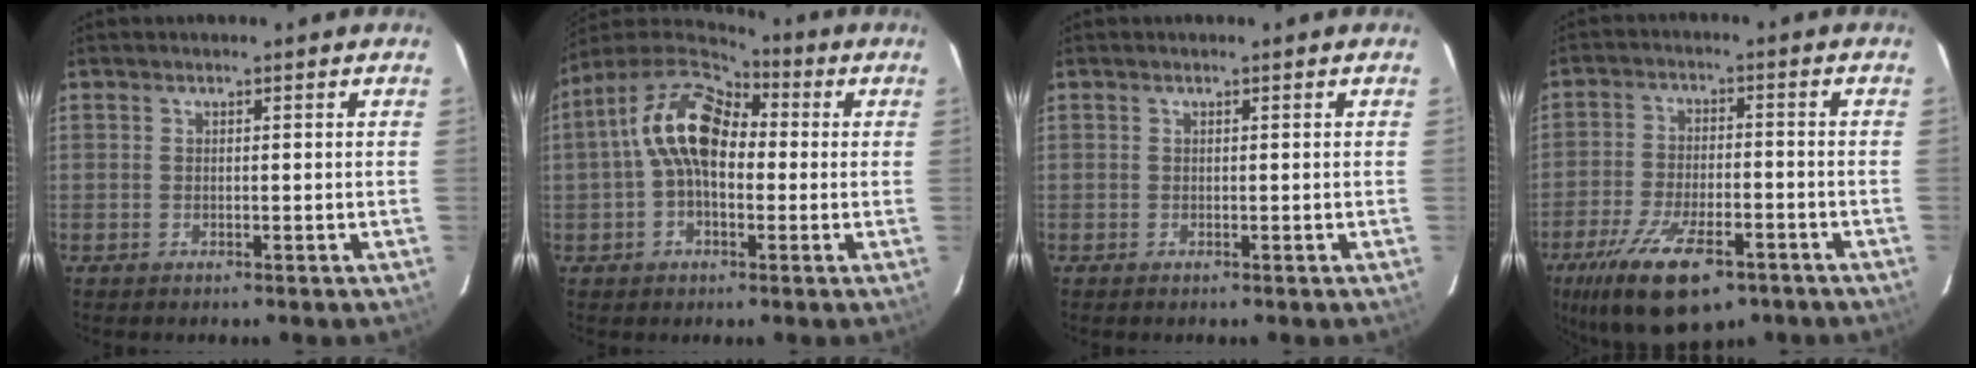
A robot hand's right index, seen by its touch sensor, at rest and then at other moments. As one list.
[{"total": 13.1, "force": [0.9, 7.8, 10.5], "torque": [-0.194, 0.032, 0.007]}, {"total": 0.0}, {"total": 16.7, "force": [-10.4, 6.6, 11.3], "torque": [-0.234, -0.036, -0.171]}]